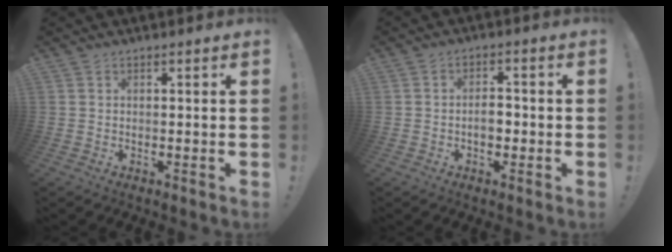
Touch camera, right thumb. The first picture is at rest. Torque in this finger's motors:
{"motor_torque": [0.45, 0.51, 0.30, -0.24, 0.00]}